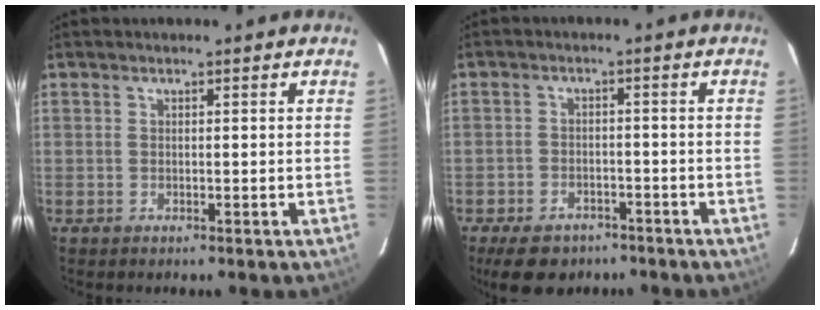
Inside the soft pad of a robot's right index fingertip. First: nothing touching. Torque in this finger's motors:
{"motor_torque": [0.74, -0.66, 0.29, 0.03]}